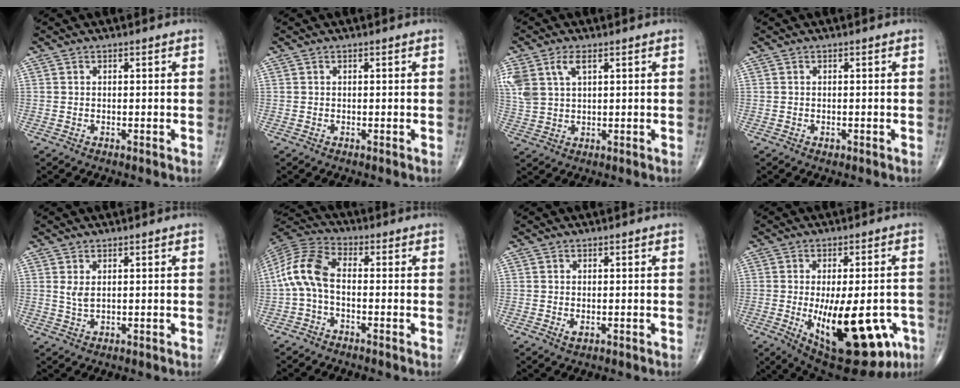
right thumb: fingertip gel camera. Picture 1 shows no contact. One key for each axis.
{"total": 0.0}
{"total": 8.4, "fx": 3.7, "fy": 4.6, "fz": 6.0, "tx": -0.146, "ty": 0.003, "tz": 0.079}
{"total": 0.5, "fx": -0.2, "fy": 0.4, "fz": 0.3, "tx": -0.004, "ty": 0.000, "tz": -0.002}
{"total": 2.1, "fx": 0.8, "fy": 0.9, "fz": 1.7, "tx": -0.032, "ty": -0.004, "tz": 0.020}
{"total": 9.6, "fx": -1.0, "fy": 5.1, "fz": 8.1, "tx": -0.173, "ty": 0.029, "tz": -0.032}
{"total": 1.2, "fx": -0.2, "fy": 0.6, "fz": 1.0, "tx": -0.016, "ty": -0.003, "tz": 0.000}
{"total": 22.4, "fx": -6.6, "fy": 9.7, "fz": 19.0, "tx": -0.235, "ty": -0.011, "tz": -0.068}